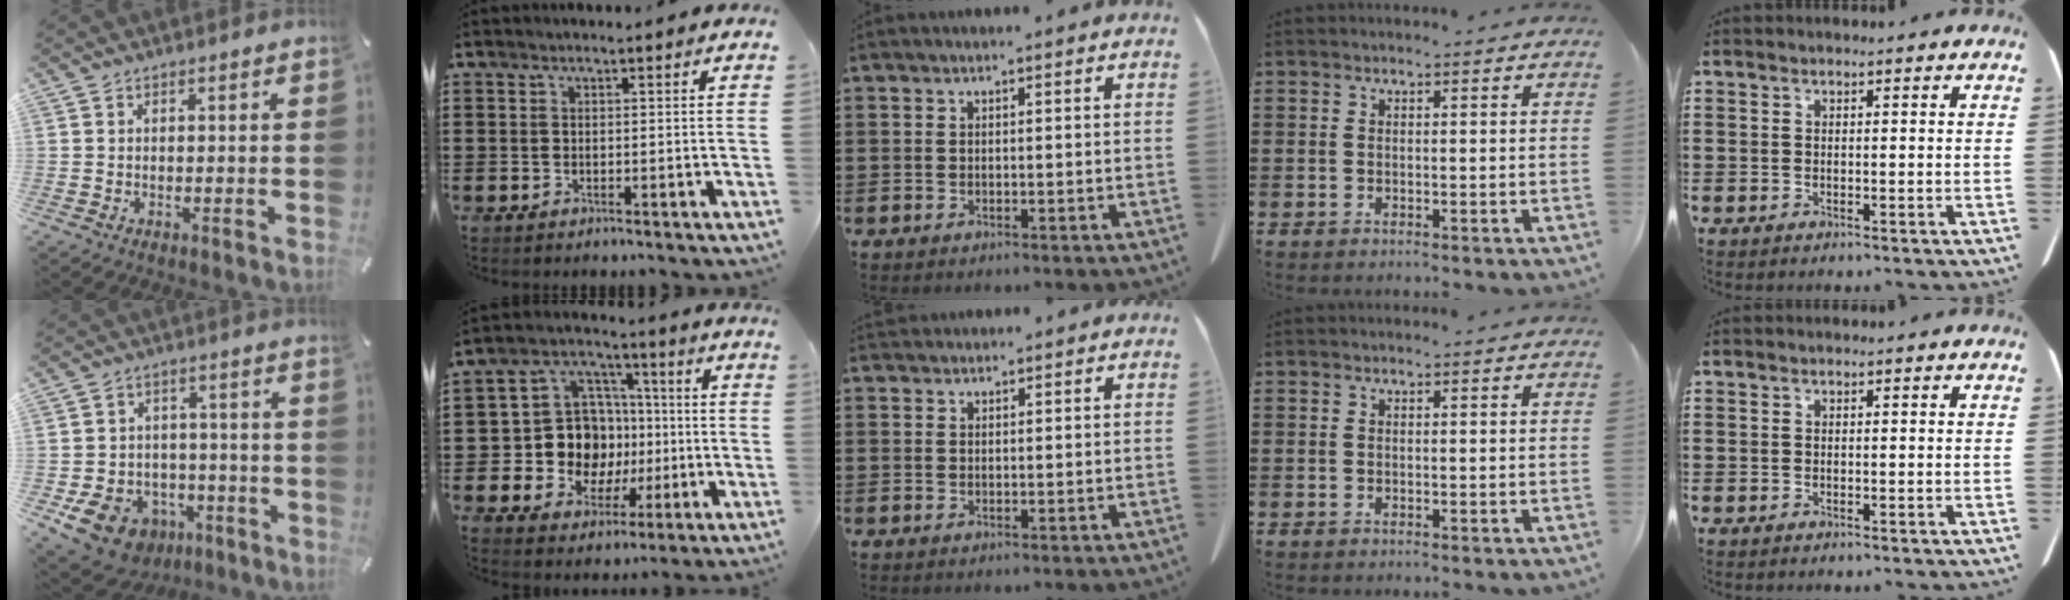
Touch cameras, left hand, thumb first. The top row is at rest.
{"thumb": {"total": 11.3, "force": [-5.6, 8.8, 4.5], "torque": [-0.087, 0.043, -0.091]}, "index": {"total": 10.8, "force": [-0.6, 10.2, 3.4], "torque": [-0.110, 0.004, -0.002]}, "middle": {"total": 1.0, "force": [1.0, 0.2, 0.0], "torque": [-0.004, -0.002, 0.020]}}